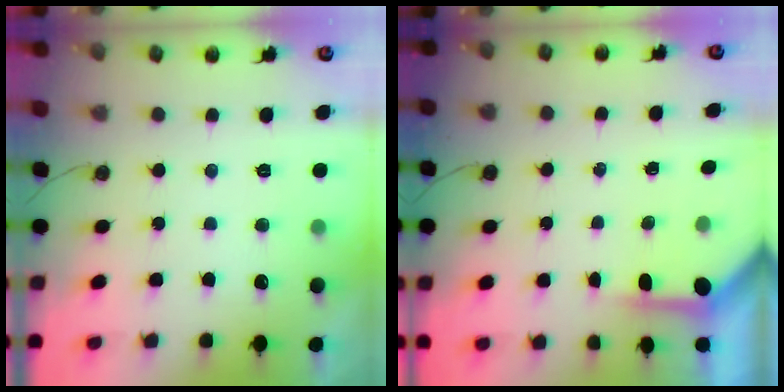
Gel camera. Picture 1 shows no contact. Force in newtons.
{"total": 3.7, "press": 3.7, "slide": 0.3}